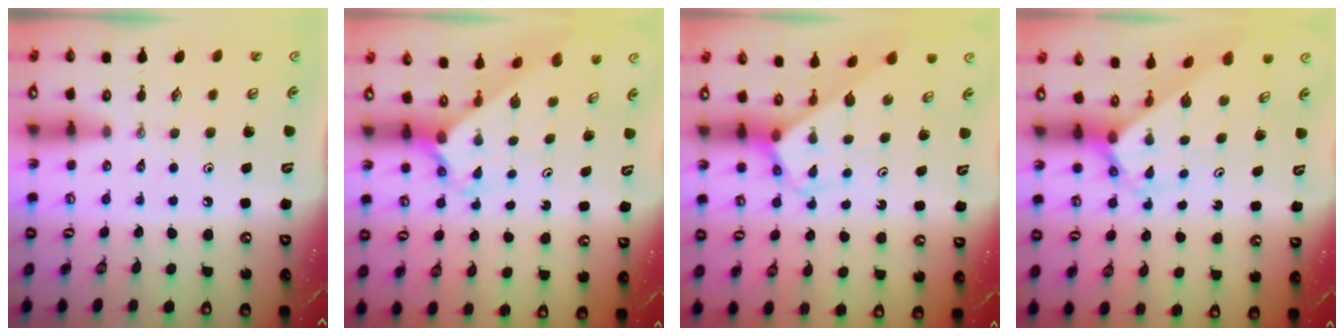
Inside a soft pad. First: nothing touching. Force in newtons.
{"total": 2.4, "press": 2.4, "slide": 0.2}
{"total": 3.1, "press": 3.1, "slide": 0.1}
{"total": 2.5, "press": 2.5, "slide": 0.2}